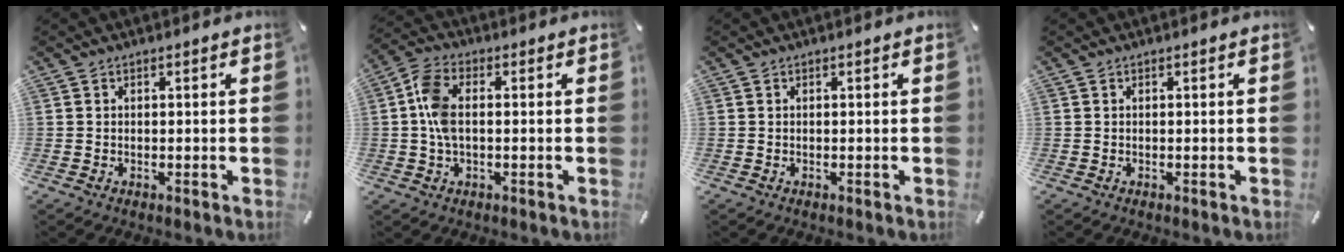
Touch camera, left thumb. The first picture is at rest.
{"total": 6.9, "force": [0.1, 3.7, 5.8], "torque": [-0.135, 0.003, 0.000]}
{"total": 0.0}
{"total": 0.0}